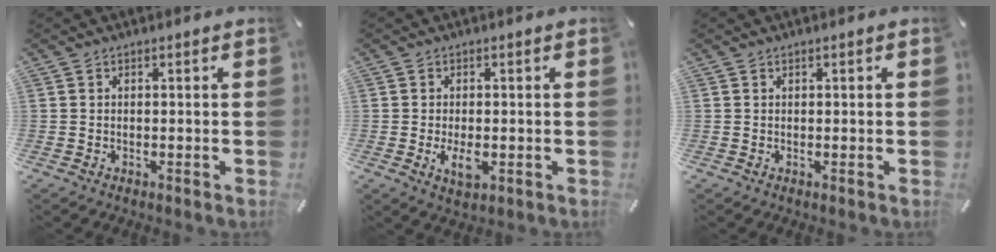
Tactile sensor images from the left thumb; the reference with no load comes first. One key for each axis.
{"total": 4.5, "fx": -0.9, "fy": 2.3, "fz": 3.7, "tx": -0.083, "ty": -0.010, "tz": -0.022}
{"total": 0.0}